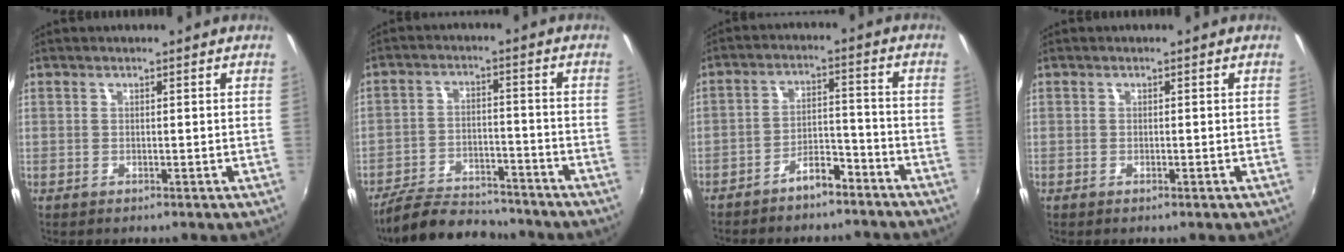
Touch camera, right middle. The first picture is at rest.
{"total": 12.5, "force": [-11.2, 3.9, 4.1], "torque": [-0.106, -0.001, -0.175]}
{"total": 8.2, "force": [-7.1, 2.9, 3.0], "torque": [-0.066, 0.032, -0.099]}
{"total": 0.5, "force": [-0.4, 0.1, 0.4], "torque": [-0.006, 0.001, -0.007]}